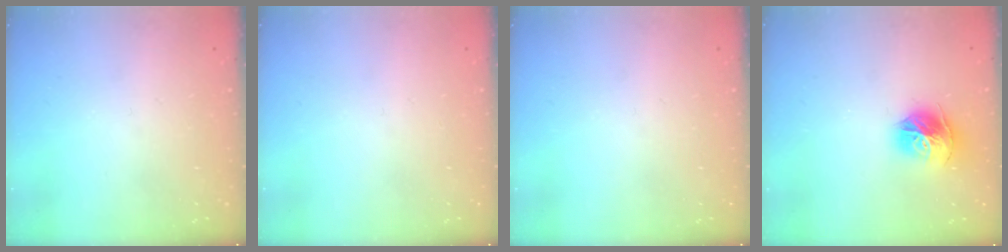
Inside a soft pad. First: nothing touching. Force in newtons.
{"total": 0.0}
{"total": 0.0}
{"total": 13.6, "press": 13.6, "slide": 1.4}